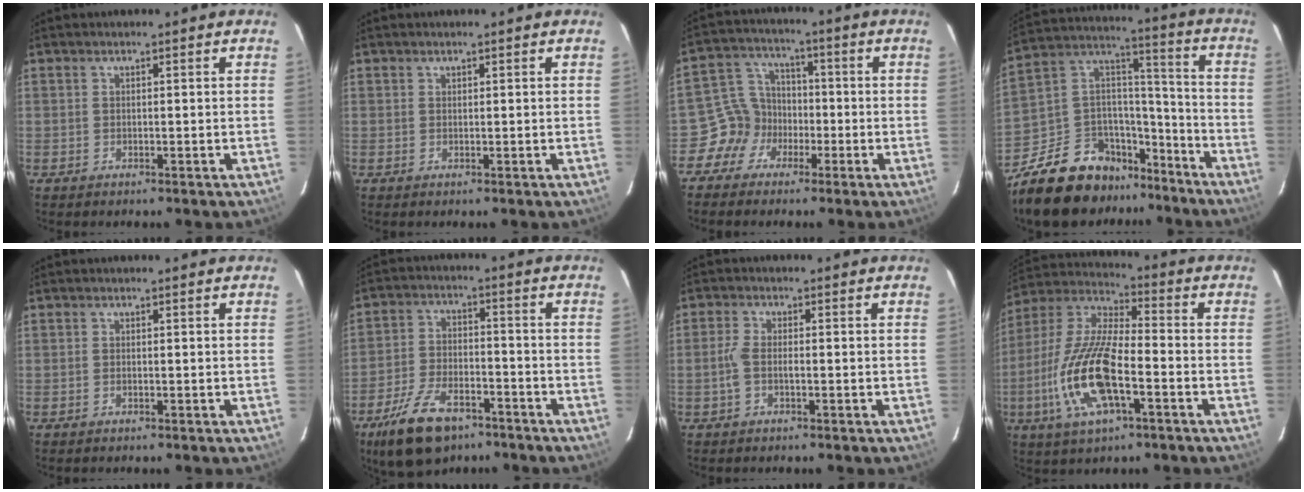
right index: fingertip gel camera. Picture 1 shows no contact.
{"total": 0.0}
{"total": 7.1, "force": [-3.5, 6.2, 0.4], "torque": [-0.013, 0.036, -0.073]}
{"total": 19.5, "force": [-14.2, 11.1, 7.4], "torque": [-0.177, 0.065, -0.219]}
{"total": 0.0}
{"total": 13.4, "force": [-8.8, 6.5, 7.8], "torque": [-0.174, -0.010, -0.154]}
{"total": 3.1, "force": [-0.8, 1.1, 2.7], "torque": [-0.065, 0.006, -0.016]}
{"total": 17.5, "force": [-5.9, 5.7, 15.4], "torque": [-0.326, -0.010, -0.117]}